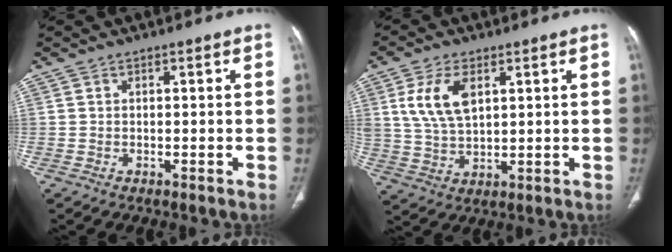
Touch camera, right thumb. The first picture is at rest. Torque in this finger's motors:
{"motor_torque": [0.66, 0.65, 1.02, 0.65, 0.27]}